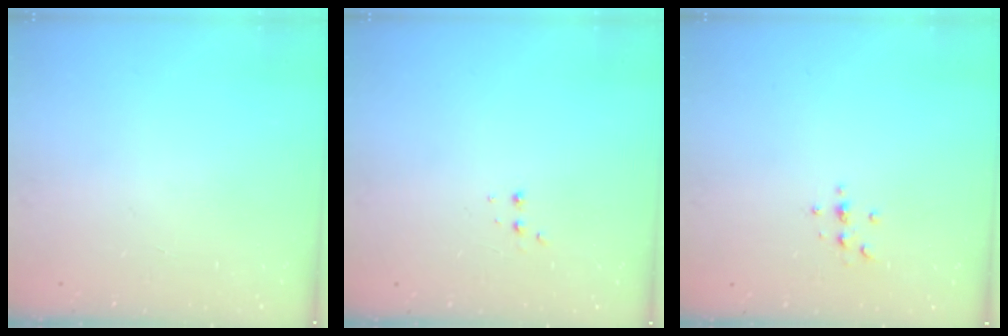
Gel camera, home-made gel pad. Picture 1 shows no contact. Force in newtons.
{"total": 2.9, "press": 2.7, "slide": 1.0}
{"total": 2.2, "press": 2.1, "slide": 0.2}